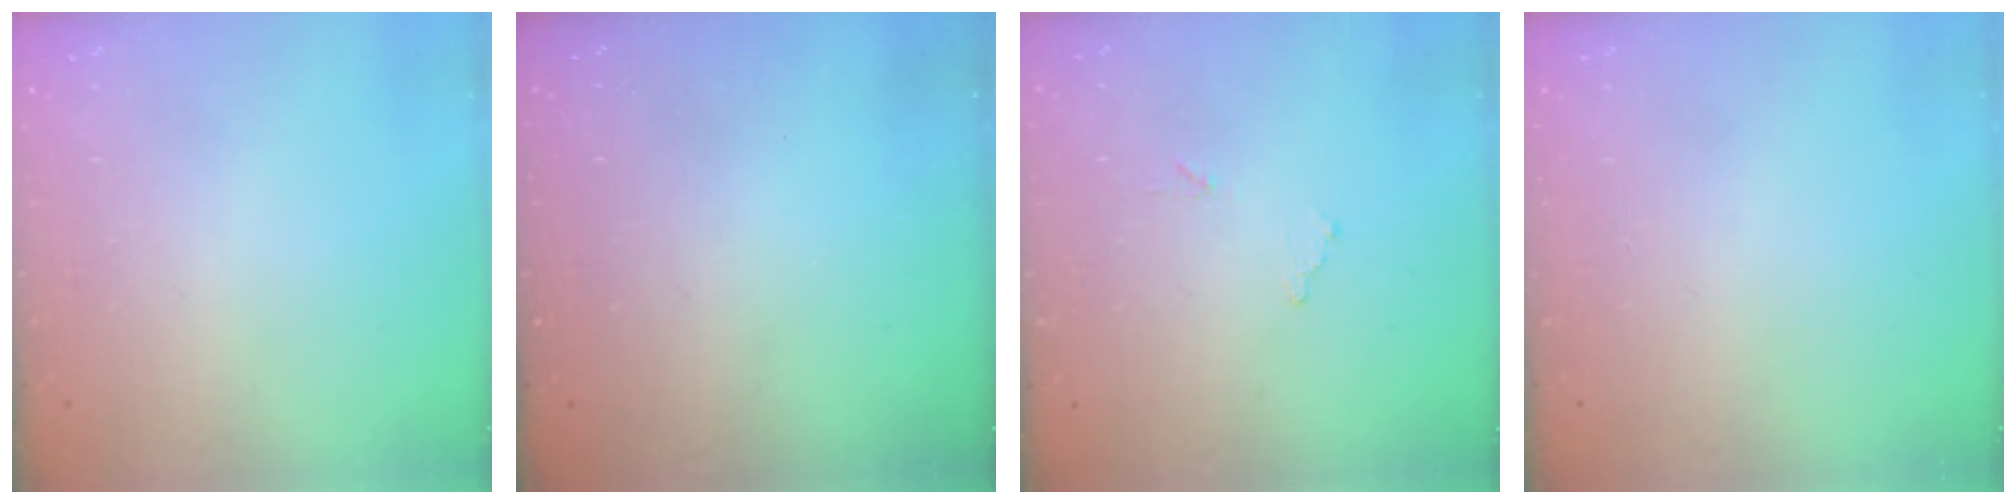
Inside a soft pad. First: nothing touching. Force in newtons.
{"total": 2.8, "press": 2.8, "slide": 0.3}
{"total": 7.2, "press": 7.1, "slide": 0.5}
{"total": 0.0}